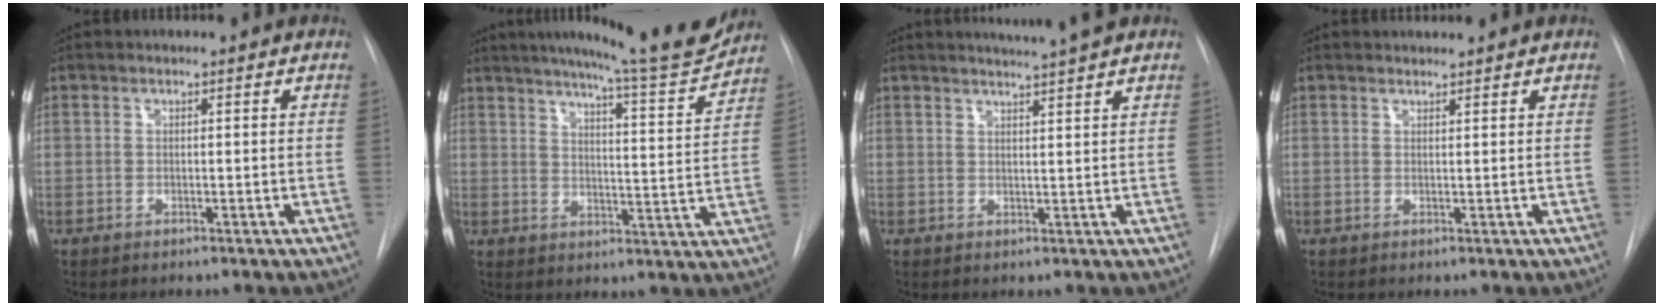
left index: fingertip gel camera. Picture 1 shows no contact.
{"total": 15.6, "force": [14.3, 0.5, 6.3], "torque": [-0.092, -0.046, 0.184]}
{"total": 4.7, "force": [4.1, -1.2, 2.0], "torque": [-0.033, -0.003, 0.058]}
{"total": 1.5, "force": [1.5, -0.1, 0.1], "torque": [-0.002, 0.007, 0.028]}